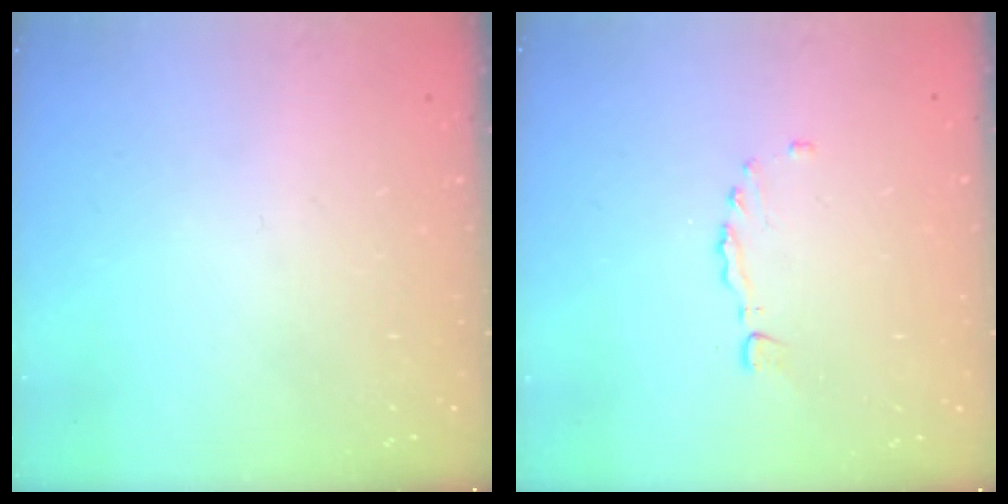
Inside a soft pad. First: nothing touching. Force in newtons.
{"total": 1.4, "press": 1.3, "slide": 0.3}